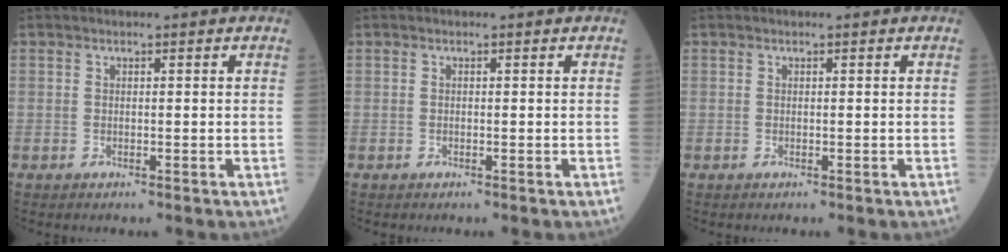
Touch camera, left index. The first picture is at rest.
{"total": 0.0}
{"total": 0.0}